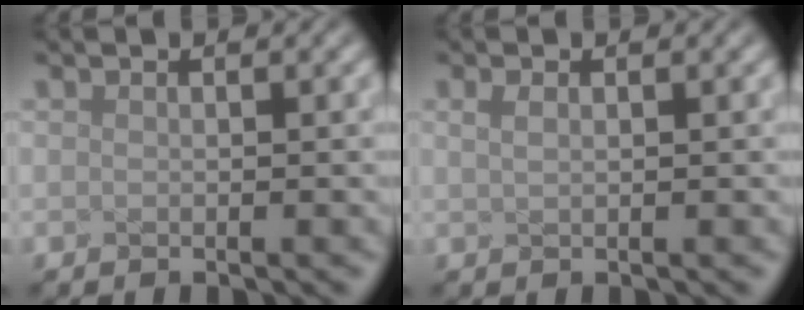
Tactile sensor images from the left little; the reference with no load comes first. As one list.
[{"total": 0.9, "force": [0.4, 0.4, 0.7], "torque": [-0.015, 0.002, 0.008]}]